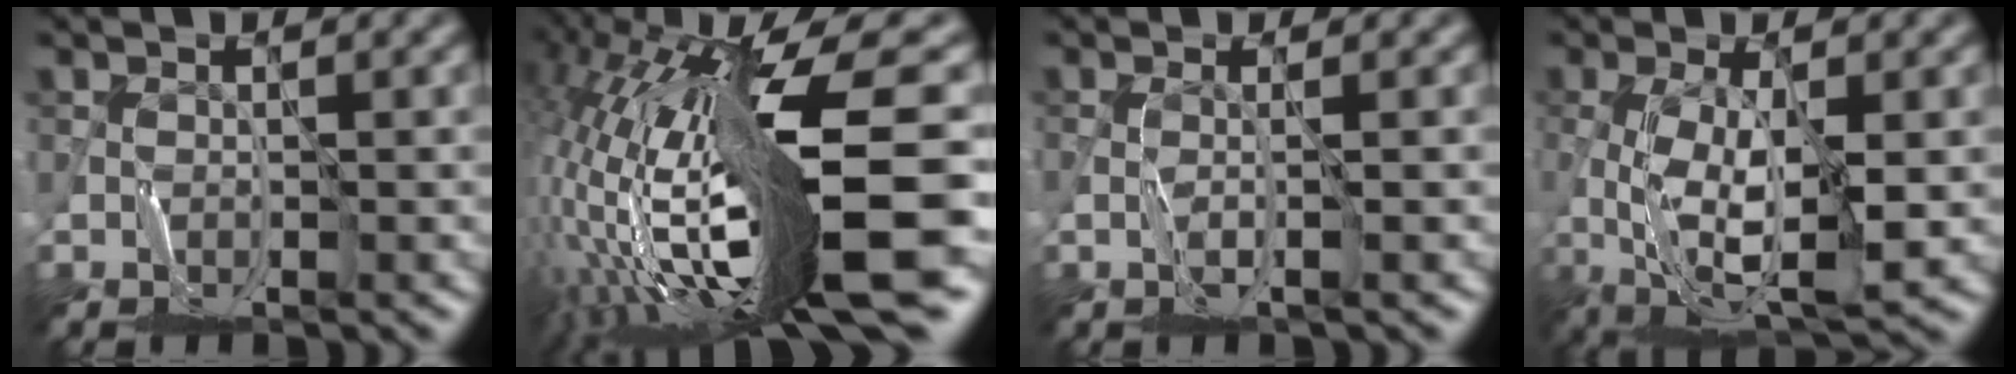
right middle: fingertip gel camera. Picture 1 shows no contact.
{"total": 18.2, "force": [-3.1, 3.9, 17.5], "torque": [-0.315, -0.005, -0.054]}
{"total": 1.1, "force": [0.0, -0.2, 1.0], "torque": [-0.019, -0.003, -0.003]}
{"total": 6.9, "force": [-1.0, 2.0, 6.6], "torque": [-0.133, -0.002, -0.018]}